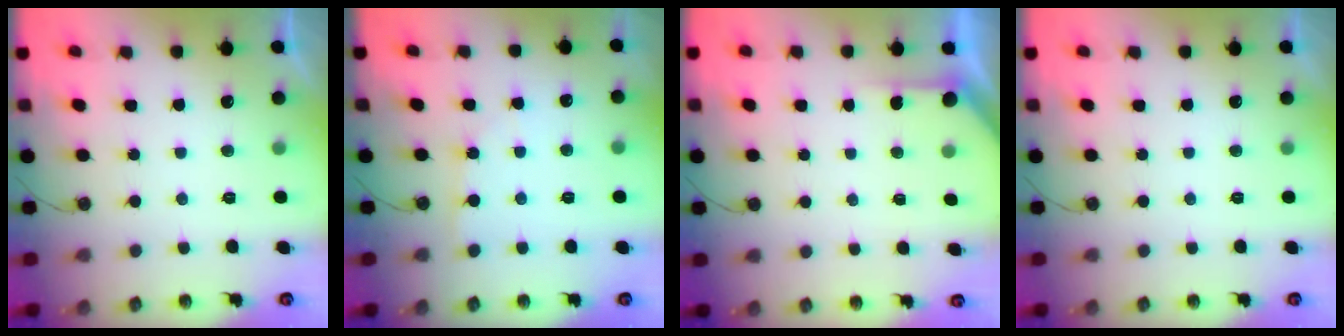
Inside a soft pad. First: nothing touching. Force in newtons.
{"total": 2.4, "press": 2.4, "slide": 0.3}
{"total": 2.3, "press": 2.3, "slide": 0.2}
{"total": 0.0}